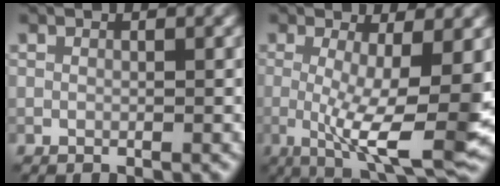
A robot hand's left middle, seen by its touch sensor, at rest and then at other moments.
{"total": 9.2, "force": [-1.2, 2.2, 8.9], "torque": [-0.150, -0.024, -0.015]}